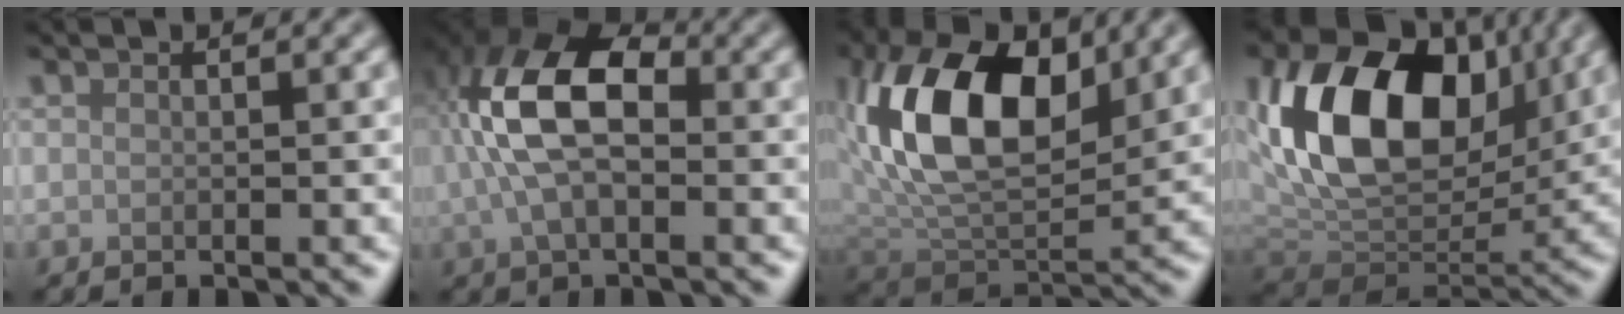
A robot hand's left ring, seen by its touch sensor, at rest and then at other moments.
{"total": 8.4, "force": [0.6, 4.7, 6.9], "torque": [-0.143, 0.016, 0.000]}
{"total": 12.0, "force": [3.5, 6.8, 9.3], "torque": [-0.173, 0.006, 0.059]}
{"total": 15.0, "force": [4.0, 9.6, 10.8], "torque": [-0.193, 0.010, 0.066]}